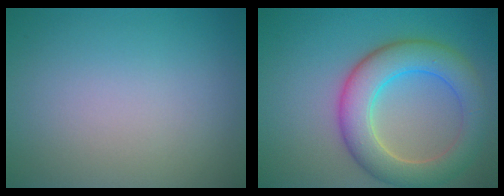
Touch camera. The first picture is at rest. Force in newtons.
{"total": 7.0, "press": 7.0, "slide": 0.3}